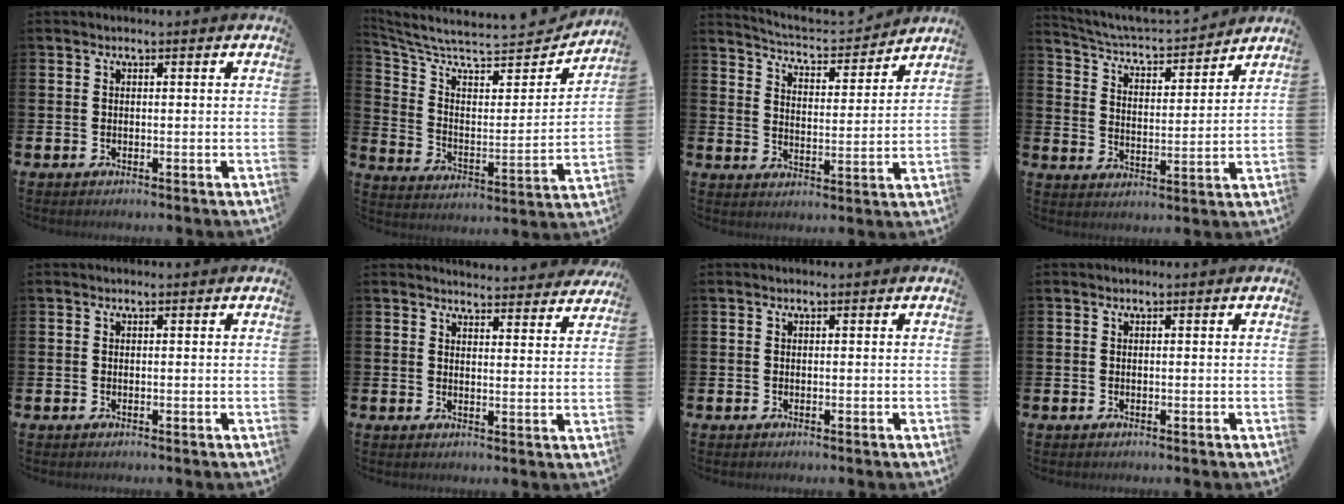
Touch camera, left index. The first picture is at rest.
{"total": 7.6, "force": [6.9, 1.9, 2.6], "torque": [-0.094, -0.062, 0.114]}
{"total": 5.2, "force": [5.1, 0.7, 0.6], "torque": [-0.043, -0.041, 0.085]}
{"total": 5.0, "force": [4.8, 0.8, 1.0], "torque": [-0.051, -0.043, 0.077]}
{"total": 0.0}
{"total": 4.2, "force": [4.2, 0.2, -0.1], "torque": [0.004, -0.032, 0.074]}
{"total": 0.0}
{"total": 0.0}